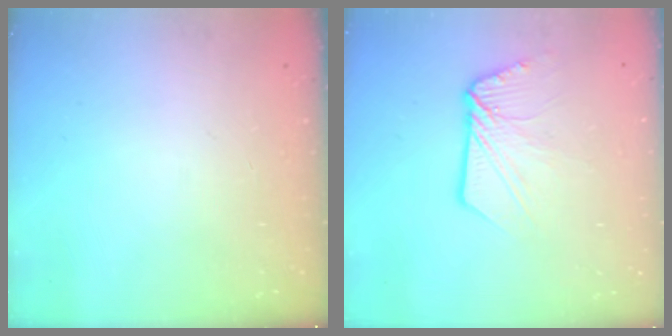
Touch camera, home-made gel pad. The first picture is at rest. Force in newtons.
{"total": 10.3, "press": 10.2, "slide": 0.8}